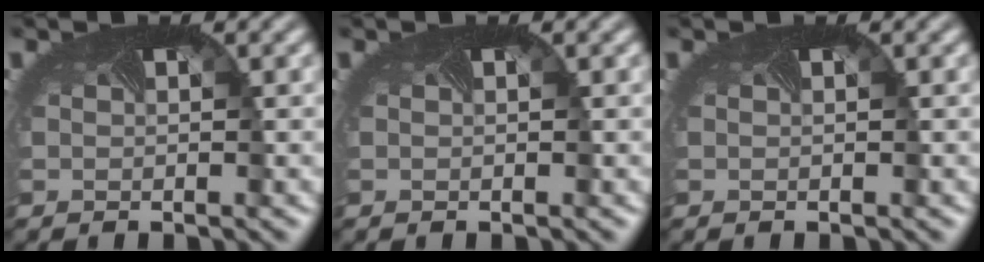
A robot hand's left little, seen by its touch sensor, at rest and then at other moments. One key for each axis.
{"total": 0.0}
{"total": 0.0}